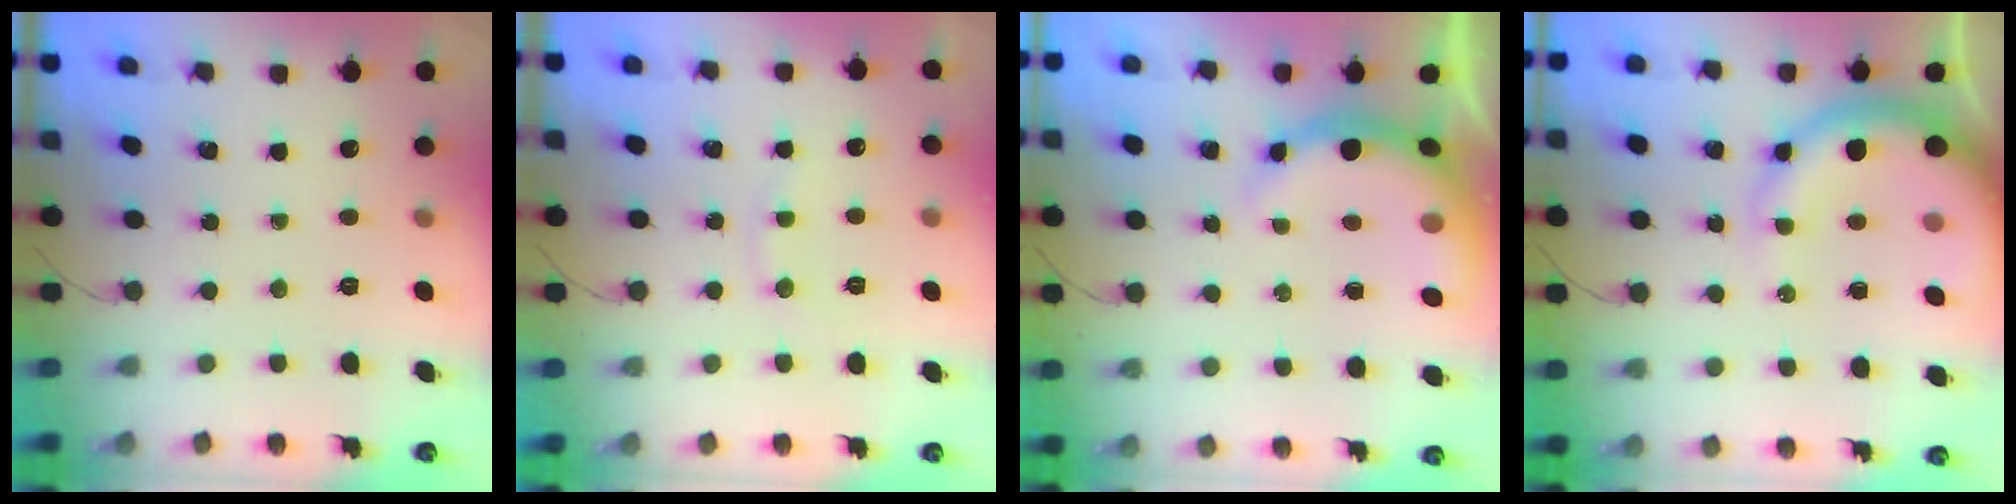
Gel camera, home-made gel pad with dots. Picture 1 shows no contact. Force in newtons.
{"total": 6.6, "press": 6.3, "slide": 1.7}
{"total": 9.3, "press": 9.2, "slide": 1.8}
{"total": 15.2, "press": 14.8, "slide": 3.1}